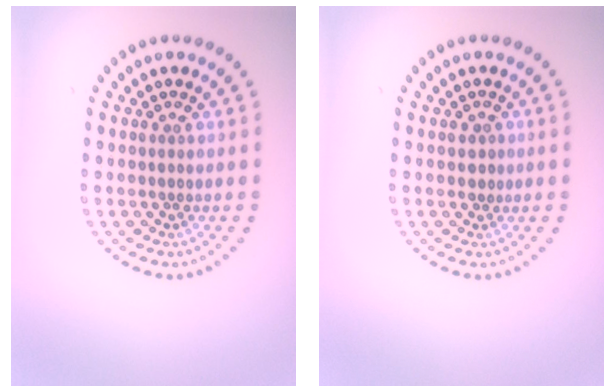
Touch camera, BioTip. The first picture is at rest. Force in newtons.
{"total": 0.8, "press": 0.8, "slide": 0.2}